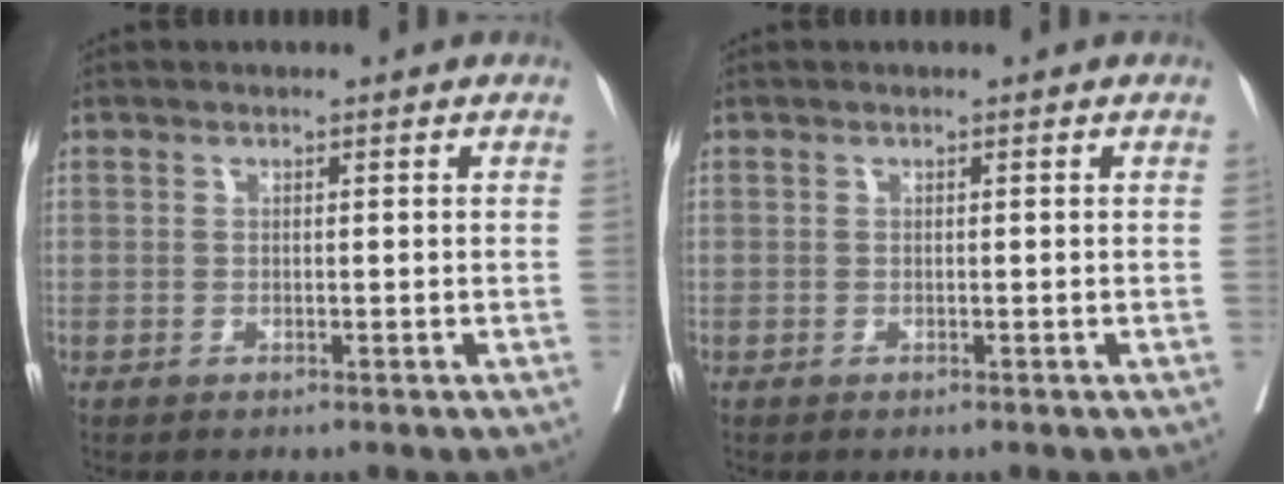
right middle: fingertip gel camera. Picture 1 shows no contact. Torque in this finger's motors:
{"motor_torque": [0.28, -0.35, 0.00, 0.01]}